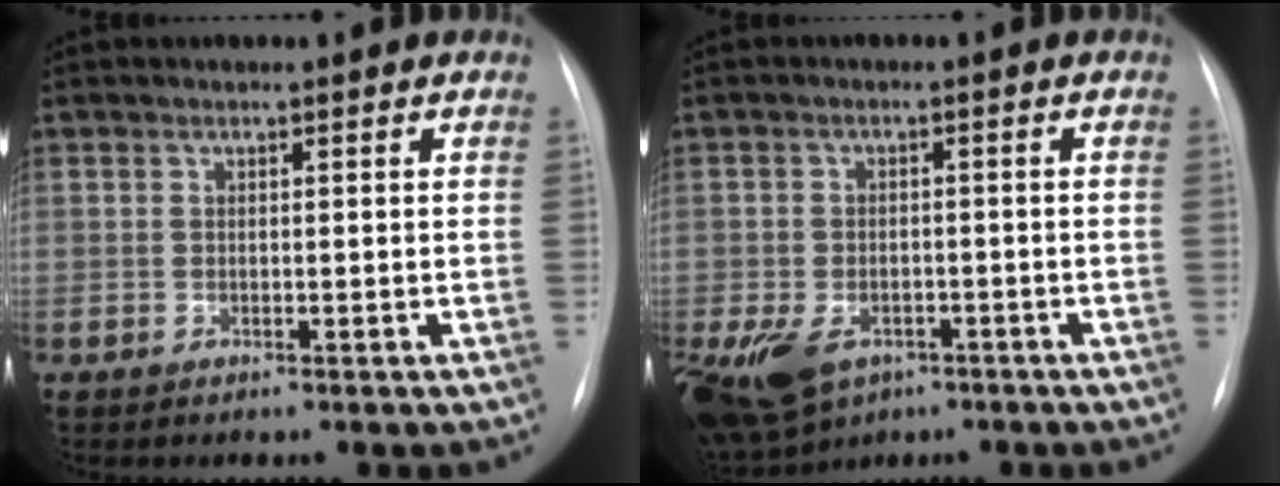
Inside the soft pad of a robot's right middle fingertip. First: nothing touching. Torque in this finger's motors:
{"motor_torque": [1.00, -1.14, 0.35, 0.13]}